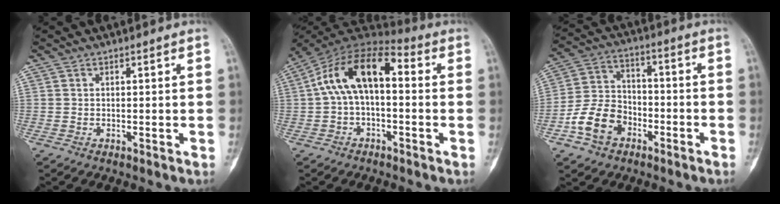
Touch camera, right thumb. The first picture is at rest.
{"total": 13.8, "force": [0.9, 7.3, 11.7], "torque": [-0.204, 0.050, 0.002]}
{"total": 10.9, "force": [-5.2, 7.7, 5.6], "torque": [-0.092, 0.045, -0.097]}